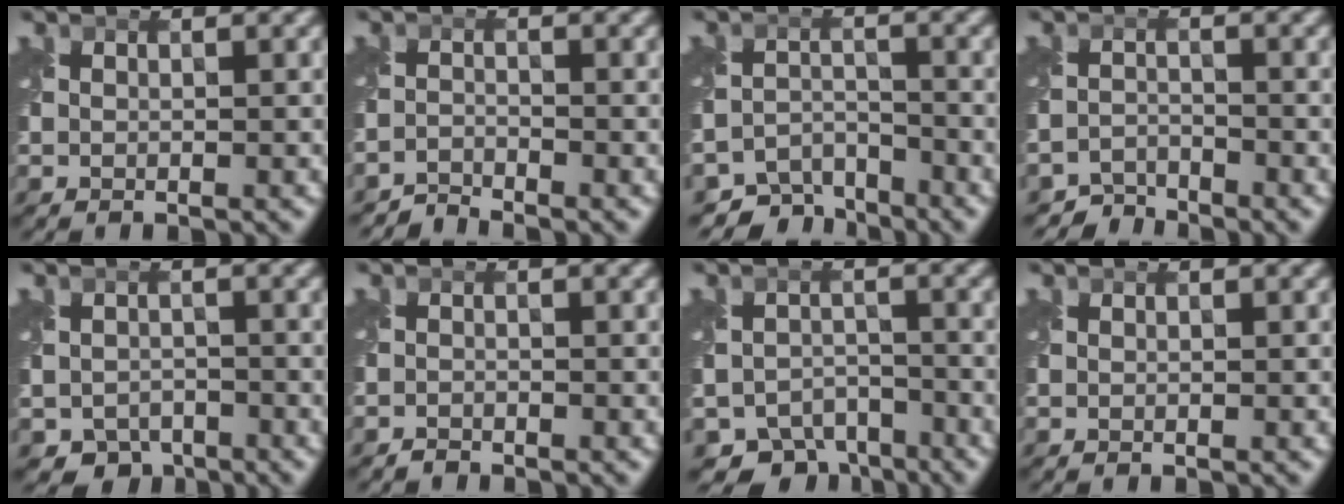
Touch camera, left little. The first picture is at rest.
{"total": 1.9, "force": [-1.8, -0.1, -0.3], "torque": [0.008, -0.001, -0.045]}
{"total": 4.6, "force": [-4.2, 1.8, 0.5], "torque": [0.000, -0.014, -0.074]}
{"total": 2.9, "force": [-2.8, 0.5, -0.4], "torque": [0.012, -0.003, -0.059]}
{"total": 3.5, "force": [-2.4, 2.4, 0.8], "torque": [-0.007, -0.013, -0.042]}
{"total": 0.8, "force": [-0.7, 0.2, 0.0], "torque": [0.001, -0.003, -0.017]}
{"total": 5.9, "force": [-4.8, 3.1, 1.3], "torque": [-0.011, -0.016, -0.077]}
{"total": 0.0}